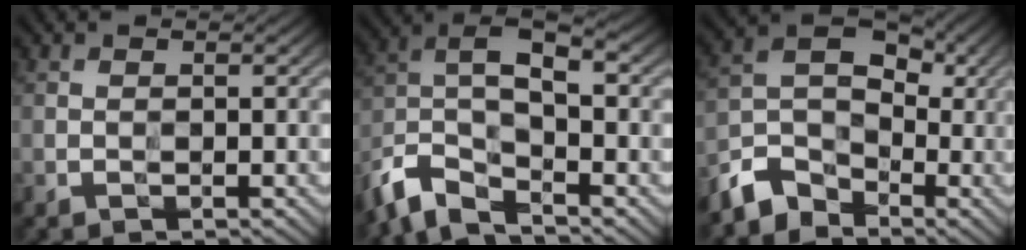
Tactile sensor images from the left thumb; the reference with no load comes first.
{"total": 9.3, "force": [-5.2, 3.5, 6.9], "torque": [-0.134, -0.003, -0.117]}
{"total": 7.3, "force": [-4.8, 4.6, 3.1], "torque": [-0.060, 0.000, -0.117]}